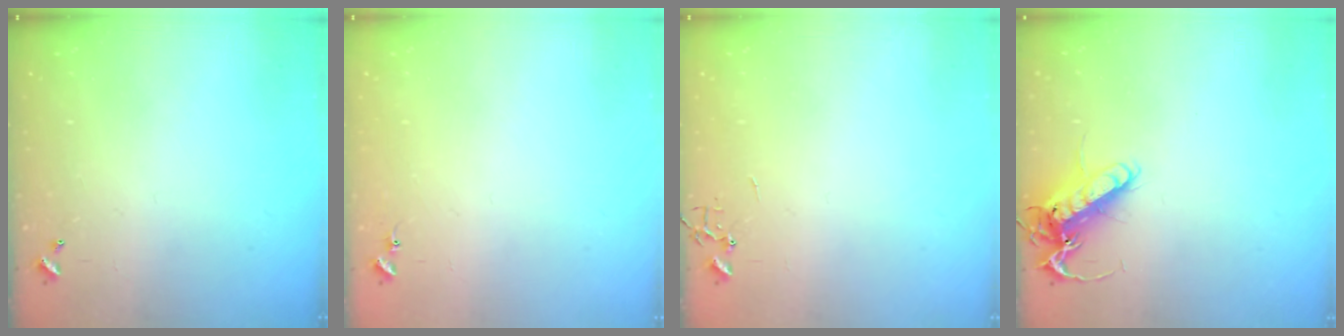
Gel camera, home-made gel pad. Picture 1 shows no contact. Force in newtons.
{"total": 6.8, "press": 6.7, "slide": 0.5}
{"total": 0.0}
{"total": 14.4, "press": 14.2, "slide": 2.2}